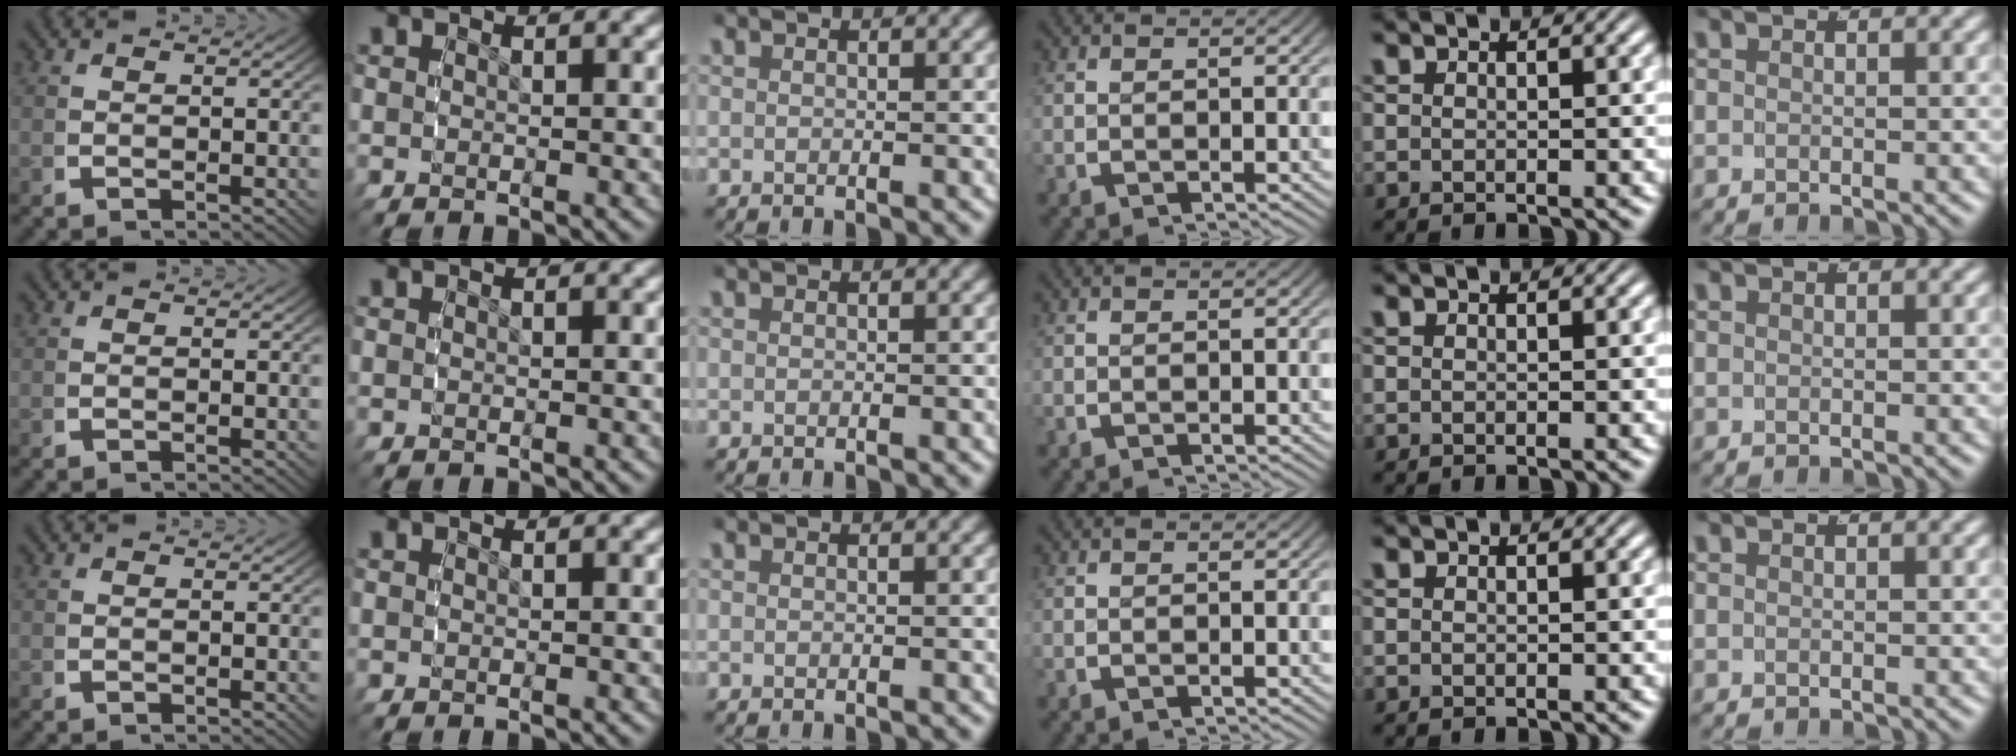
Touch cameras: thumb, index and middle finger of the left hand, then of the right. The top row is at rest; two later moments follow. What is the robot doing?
{"motion": "grasp_and_lifting", "object": "camera"}